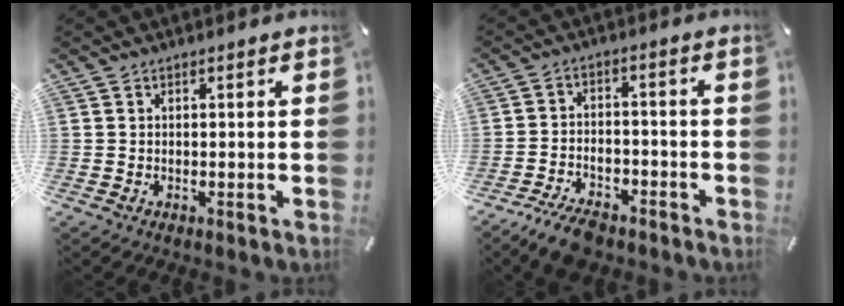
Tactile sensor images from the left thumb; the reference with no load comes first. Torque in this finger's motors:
{"motor_torque": [-0.56, 0.68, 0.08, 0.31, 0.02]}